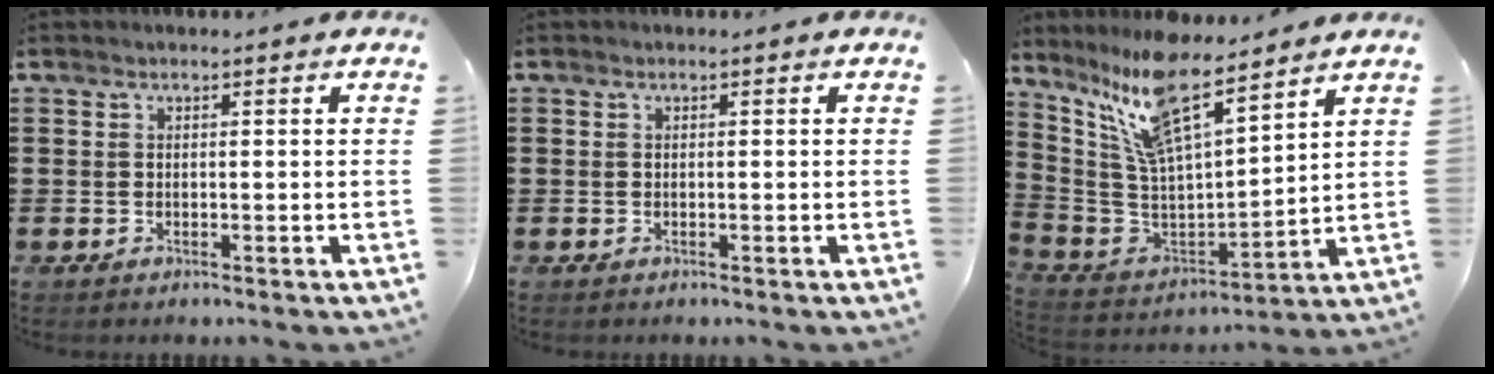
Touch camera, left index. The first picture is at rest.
{"total": 0.0}
{"total": 12.7, "force": [9.8, 2.3, 7.8], "torque": [-0.190, -0.054, 0.172]}